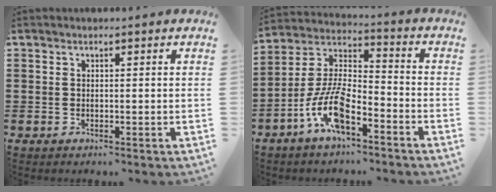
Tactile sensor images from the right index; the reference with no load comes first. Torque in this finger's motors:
{"motor_torque": [2.14, 0.00, 1.05, 0.21]}